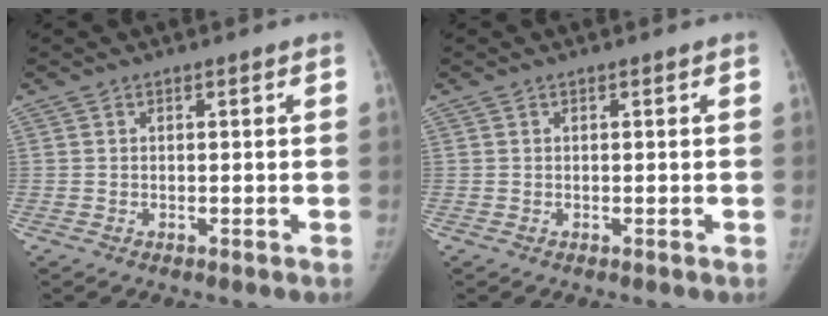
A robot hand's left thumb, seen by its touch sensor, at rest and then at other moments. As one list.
[{"total": 0.0}]